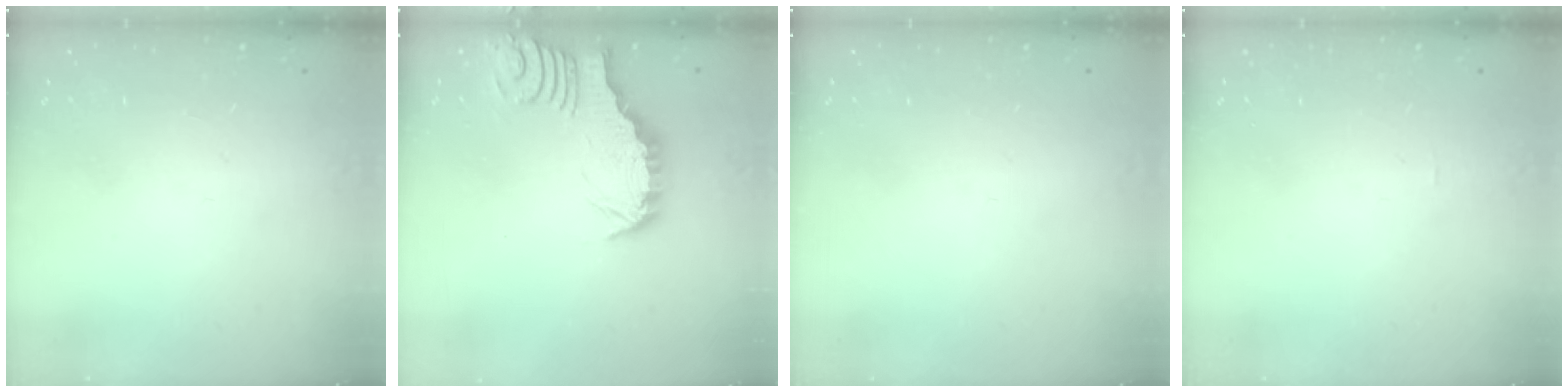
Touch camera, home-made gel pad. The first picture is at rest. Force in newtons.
{"total": 3.2, "press": 3.2, "slide": 0.3}
{"total": 0.0}
{"total": 0.0}